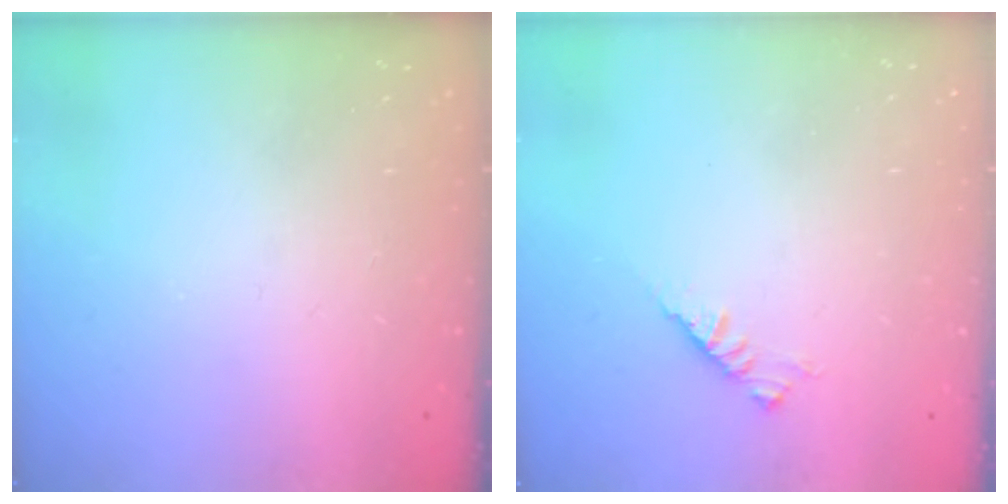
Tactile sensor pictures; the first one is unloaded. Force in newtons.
{"total": 2.9, "press": 2.8, "slide": 0.7}